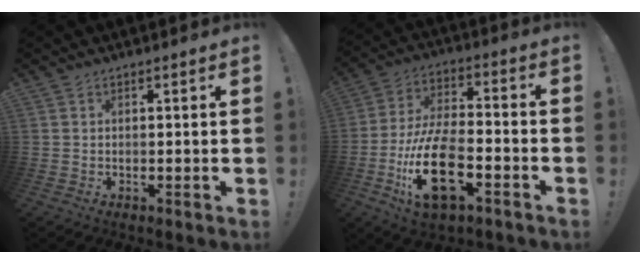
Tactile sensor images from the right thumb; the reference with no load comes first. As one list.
[{"total": 20.3, "force": [-7.6, 9.7, 16.1], "torque": [-0.319, 0.033, -0.123]}]